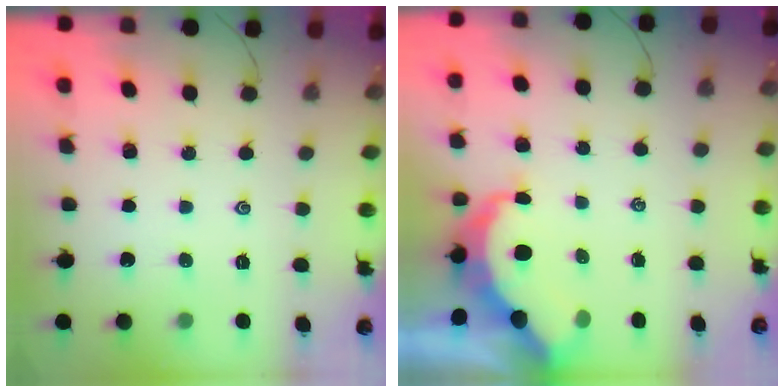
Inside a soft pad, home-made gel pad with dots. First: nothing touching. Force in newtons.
{"total": 7.5, "press": 7.5, "slide": 0.9}